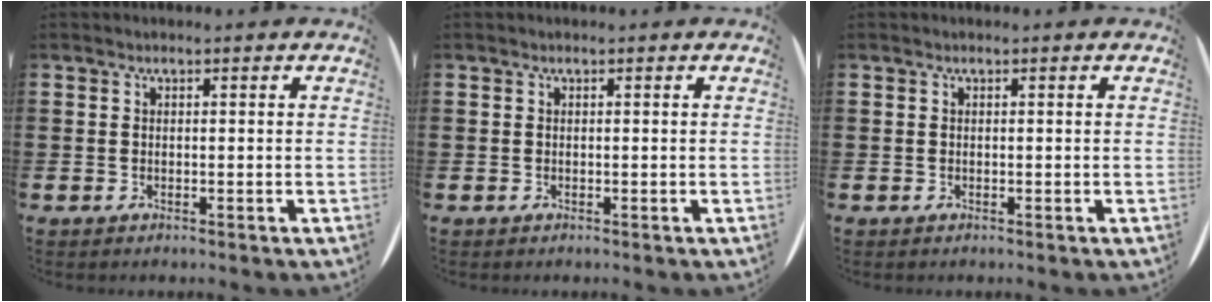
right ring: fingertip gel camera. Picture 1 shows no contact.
{"total": 0.0}
{"total": 0.0}